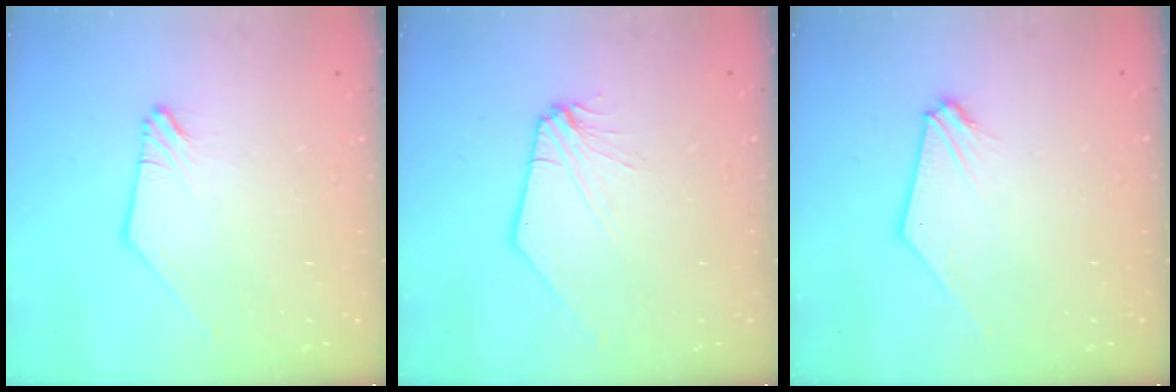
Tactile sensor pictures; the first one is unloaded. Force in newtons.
{"total": 0.0}
{"total": 0.6, "press": 0.6, "slide": 0.2}